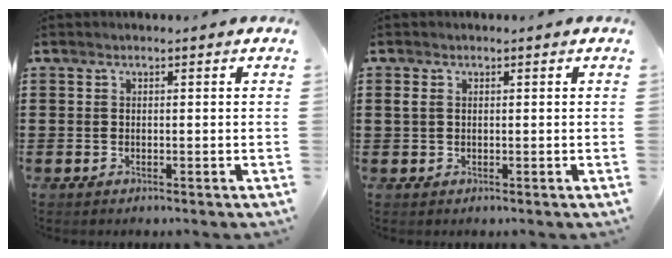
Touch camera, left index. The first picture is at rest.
{"total": 1.3, "force": [0.3, 0.8, 1.0], "torque": [-0.029, 0.002, 0.003]}